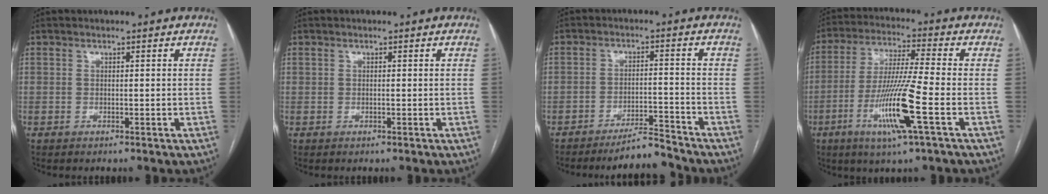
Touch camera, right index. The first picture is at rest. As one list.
[{"total": 0.0}, {"total": 5.6, "force": [-5.3, 0.3, 1.5], "torque": [-0.019, -0.004, -0.091]}, {"total": 12.6, "force": [-4.4, -0.7, 11.8], "torque": [-0.236, -0.018, -0.088]}]